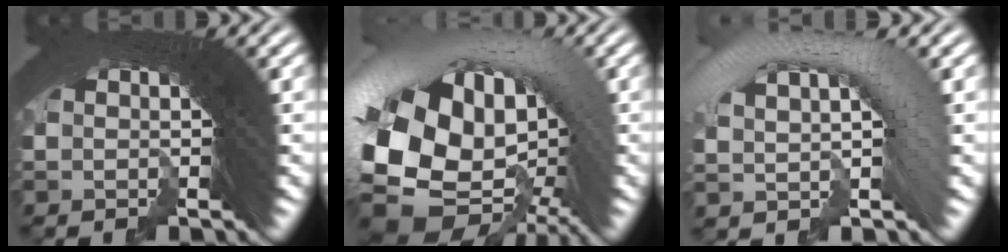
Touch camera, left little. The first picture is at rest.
{"total": 15.2, "force": [-2.4, 10.9, 10.3], "torque": [-0.211, -0.020, -0.043]}
{"total": 5.2, "force": [0.7, 2.7, 4.4], "torque": [-0.074, 0.020, 0.005]}